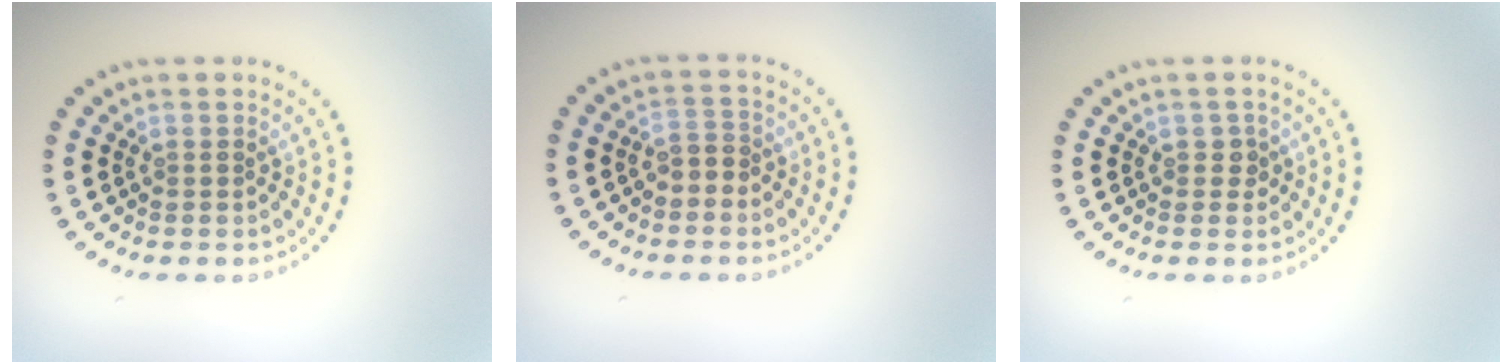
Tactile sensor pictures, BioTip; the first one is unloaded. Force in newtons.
{"total": 1.6, "press": 1.4, "slide": 0.7}
{"total": 1.0, "press": 0.9, "slide": 0.4}